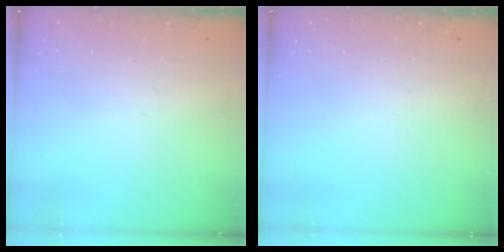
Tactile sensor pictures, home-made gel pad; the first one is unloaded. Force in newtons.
{"total": 0.0}